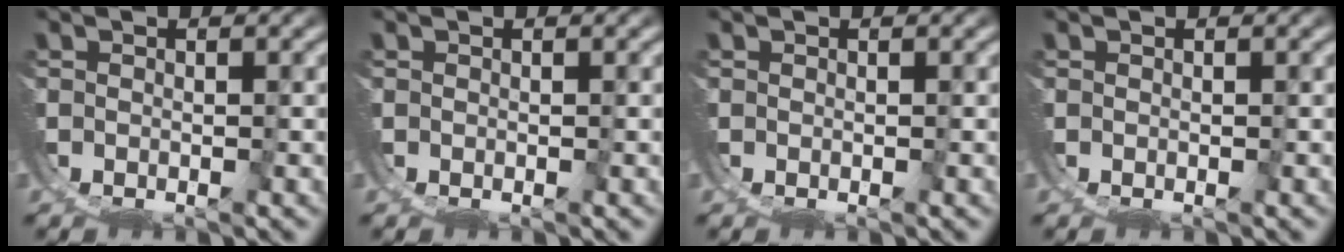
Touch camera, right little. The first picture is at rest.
{"total": 0.0}
{"total": 0.0}
{"total": 0.0}